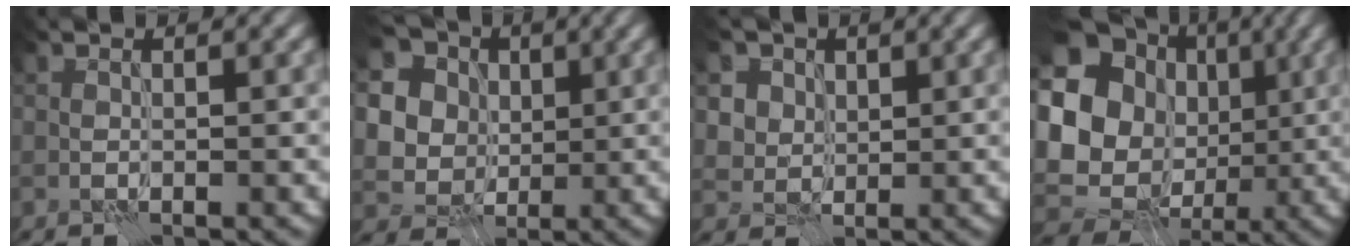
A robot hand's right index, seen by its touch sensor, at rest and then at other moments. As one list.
[{"total": 10.2, "force": [4.2, 8.2, 4.5], "torque": [-0.111, 0.016, 0.066]}, {"total": 6.2, "force": [3.3, 4.8, 2.3], "torque": [-0.058, 0.003, 0.051]}, {"total": 17.3, "force": [2.0, 15.1, 8.2], "torque": [-0.182, -0.006, 0.030]}]